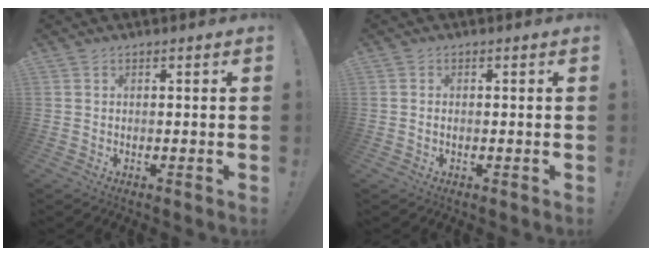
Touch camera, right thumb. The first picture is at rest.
{"total": 0.6, "force": [-0.2, 0.4, 0.4], "torque": [-0.009, 0.001, -0.004]}